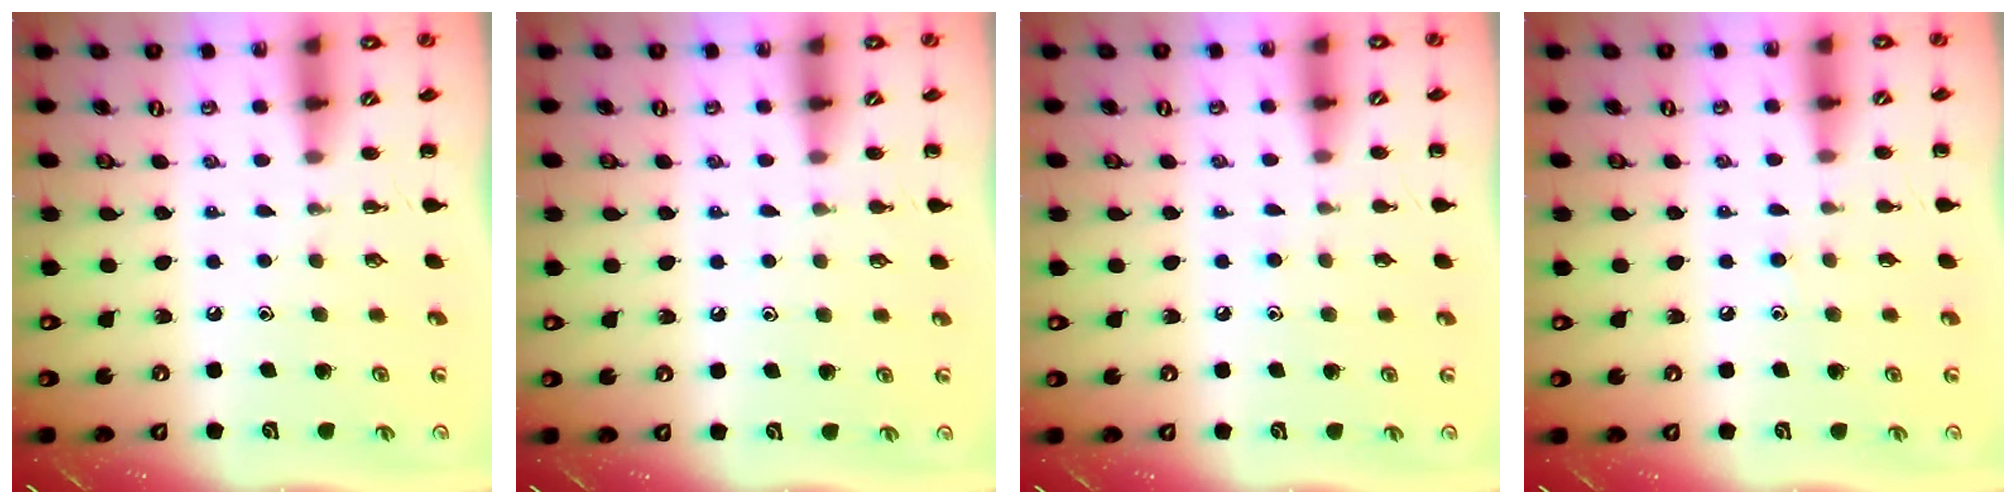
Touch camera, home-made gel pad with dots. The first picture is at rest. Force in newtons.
{"total": 3.6, "press": 3.4, "slide": 1.3}
{"total": 5.7, "press": 5.3, "slide": 2.1}
{"total": 4.9, "press": 4.5, "slide": 1.8}